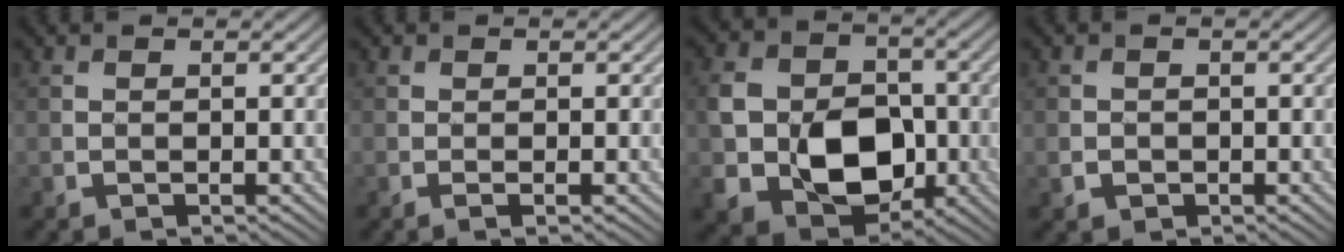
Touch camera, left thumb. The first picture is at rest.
{"total": 0.6, "force": [-0.2, 0.2, 0.5], "torque": [-0.014, -0.003, -0.005]}
{"total": 11.5, "force": [-2.3, 8.8, 7.1], "torque": [-0.151, -0.020, -0.045]}
{"total": 1.4, "force": [-0.4, 1.3, 0.4], "torque": [-0.003, -0.006, -0.010]}